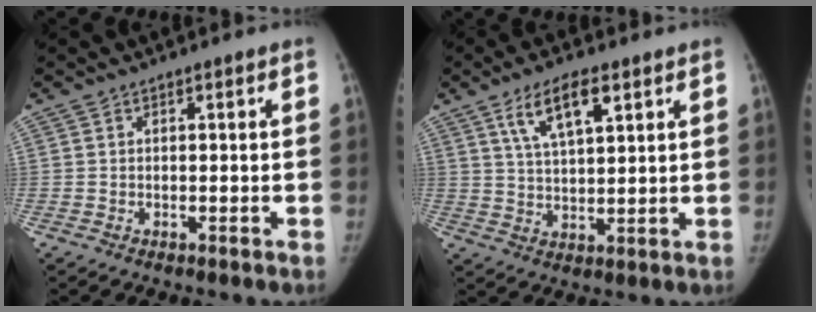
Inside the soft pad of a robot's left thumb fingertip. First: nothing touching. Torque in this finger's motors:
{"motor_torque": [-0.18, 0.10, 0.99, -0.61, 0.30]}